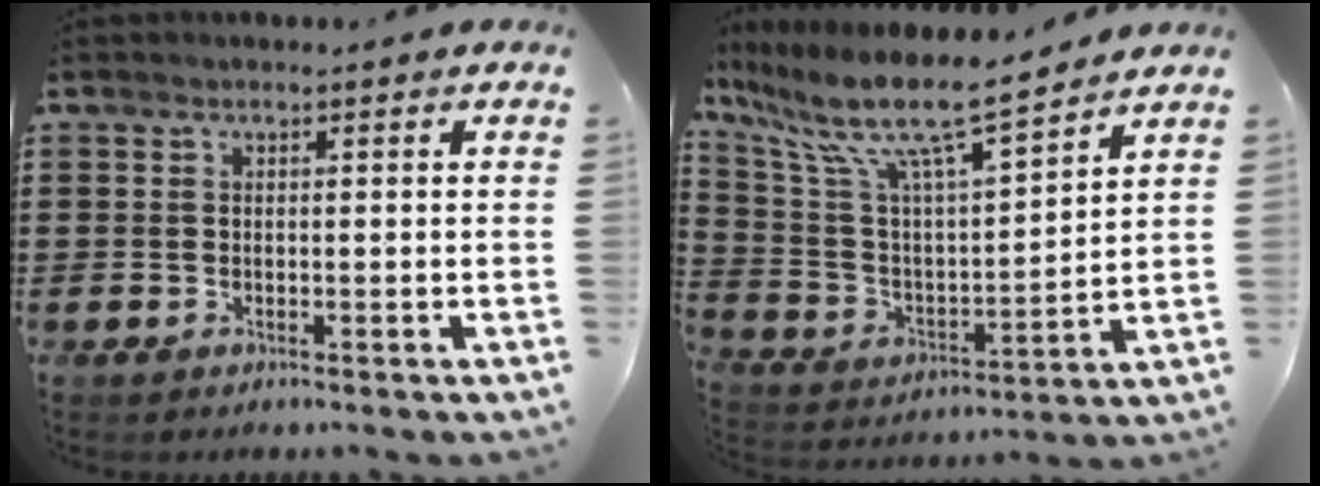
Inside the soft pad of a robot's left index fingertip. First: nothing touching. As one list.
[{"total": 11.1, "force": [8.7, 1.3, 6.8], "torque": [-0.165, -0.054, 0.143]}]